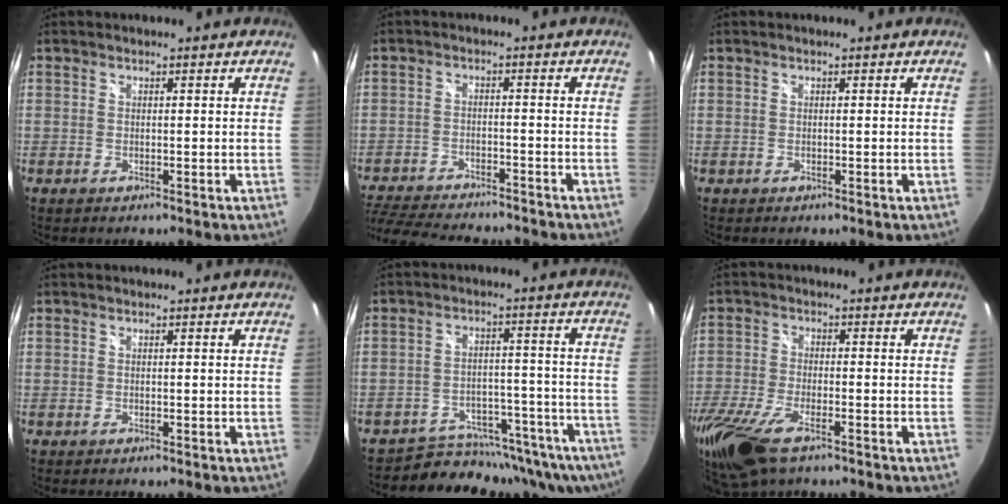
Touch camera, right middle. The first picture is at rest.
{"total": 16.7, "force": [-14.4, 4.6, 7.2], "torque": [-0.166, -0.024, -0.220]}
{"total": 0.0}
{"total": 0.0}
{"total": 13.0, "force": [-11.6, 4.7, 3.8], "torque": [-0.061, 0.008, -0.152]}
{"total": 16.0, "force": [-10.4, 6.2, 10.5], "torque": [-0.252, -0.060, -0.192]}